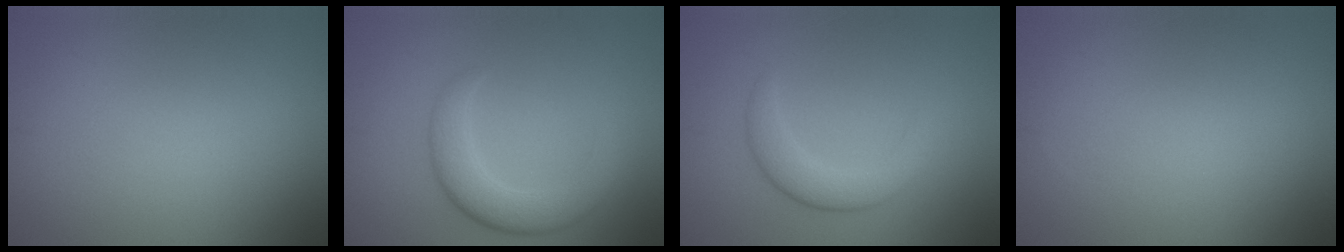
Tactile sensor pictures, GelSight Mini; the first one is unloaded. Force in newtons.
{"total": 4.3, "press": 4.3, "slide": 0.1}
{"total": 3.0, "press": 3.0, "slide": 0.1}
{"total": 0.0}